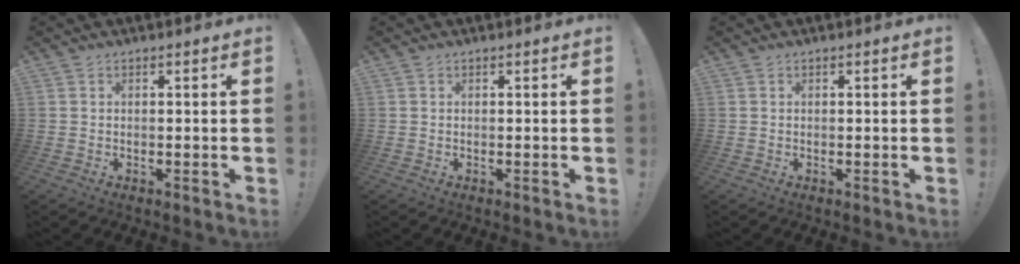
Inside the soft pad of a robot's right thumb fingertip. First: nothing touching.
{"total": 0.0}
{"total": 0.0}